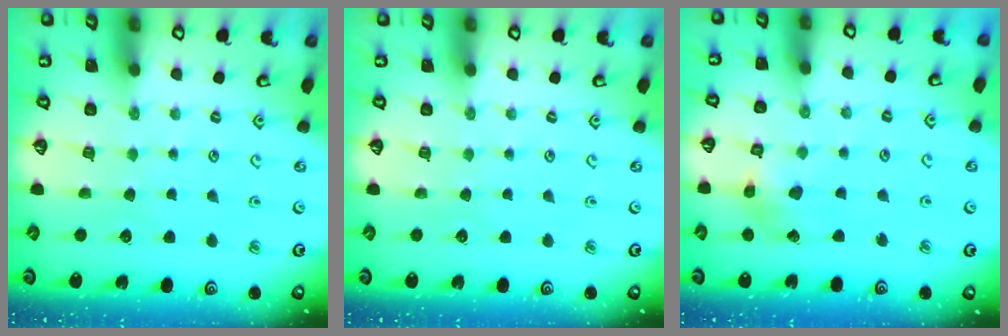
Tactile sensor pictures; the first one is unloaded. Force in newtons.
{"total": 0.0}
{"total": 6.2, "press": 6.2, "slide": 0.6}